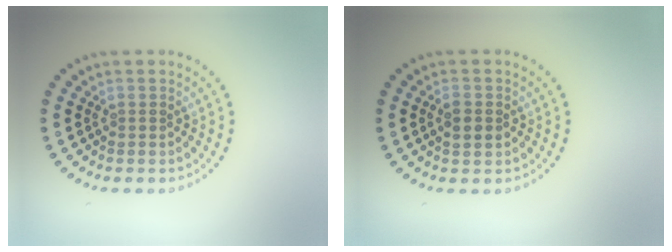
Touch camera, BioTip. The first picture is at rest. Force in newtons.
{"total": 1.6, "press": 1.6, "slide": 0.1}